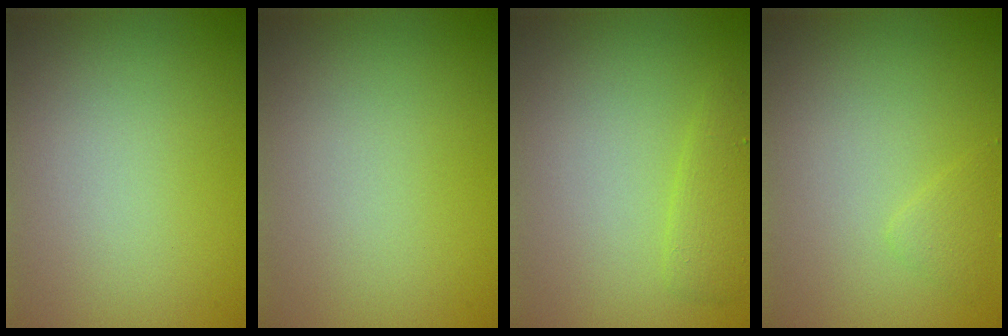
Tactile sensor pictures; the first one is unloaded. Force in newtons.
{"total": 0.0}
{"total": 1.8, "press": 1.8, "slide": 0.2}
{"total": 1.0, "press": 1.0, "slide": 0.1}